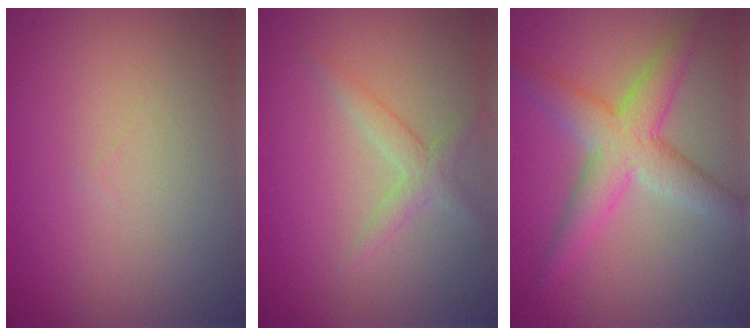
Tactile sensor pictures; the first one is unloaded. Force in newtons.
{"total": 2.0, "press": 2.0, "slide": 0.1}
{"total": 5.4, "press": 5.4, "slide": 0.3}